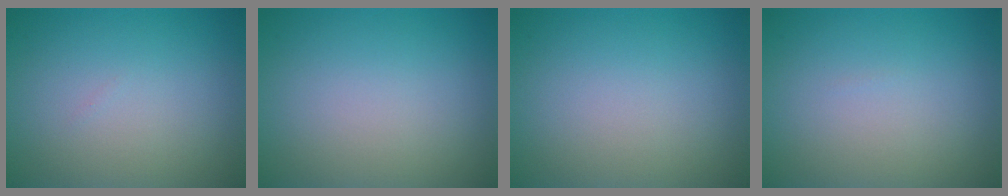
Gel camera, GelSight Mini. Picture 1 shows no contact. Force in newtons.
{"total": 0.0}
{"total": 0.0}
{"total": 0.0}